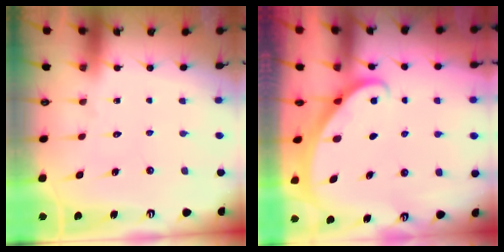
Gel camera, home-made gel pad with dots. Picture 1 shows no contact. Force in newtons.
{"total": 1.3, "press": 1.3, "slide": 0.1}